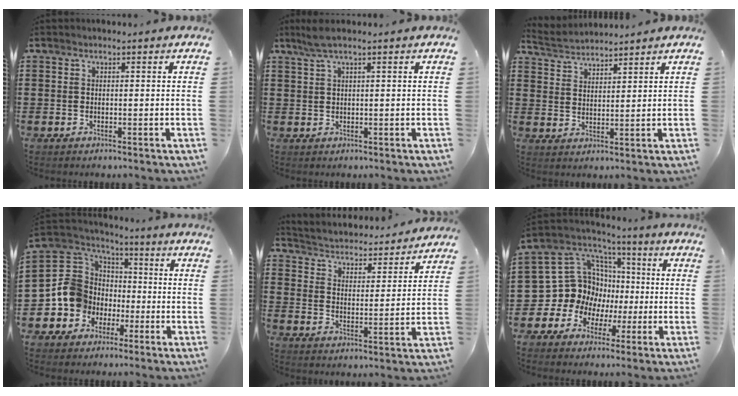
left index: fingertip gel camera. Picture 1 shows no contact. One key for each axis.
{"total": 2.4, "fx": 1.2, "fy": 0.0, "fz": 2.0, "tx": -0.039, "ty": -0.001, "tz": 0.023}
{"total": 2.9, "fx": 2.9, "fy": 0.1, "fz": -0.2, "tx": -0.008, "ty": -0.011, "tz": 0.052}
{"total": 9.4, "fx": -2.2, "fy": 8.9, "fz": 1.9, "tx": -0.103, "ty": -0.007, "tz": -0.044}
{"total": 3.0, "fx": 3.0, "fy": 0.2, "fz": 0.0, "tx": -0.022, "ty": -0.032, "tz": 0.042}
{"total": 13.6, "fx": -0.4, "fy": 13.0, "fz": 4.2, "tx": -0.125, "ty": -0.018, "tz": 0.008}